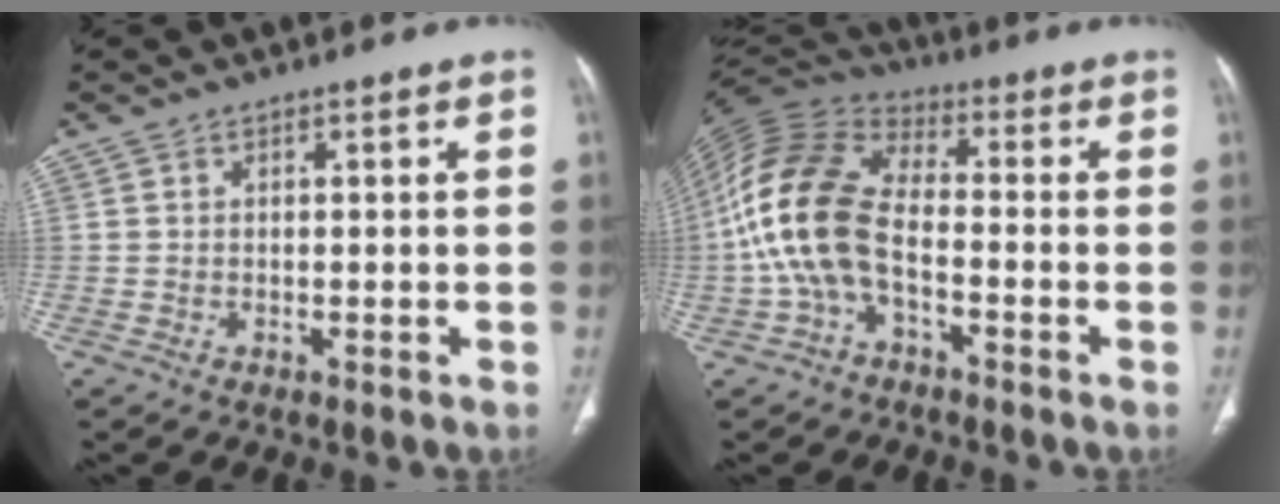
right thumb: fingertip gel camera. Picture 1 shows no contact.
{"total": 17.2, "force": [-3.1, 10.0, 13.7], "torque": [-0.288, 0.032, -0.060]}